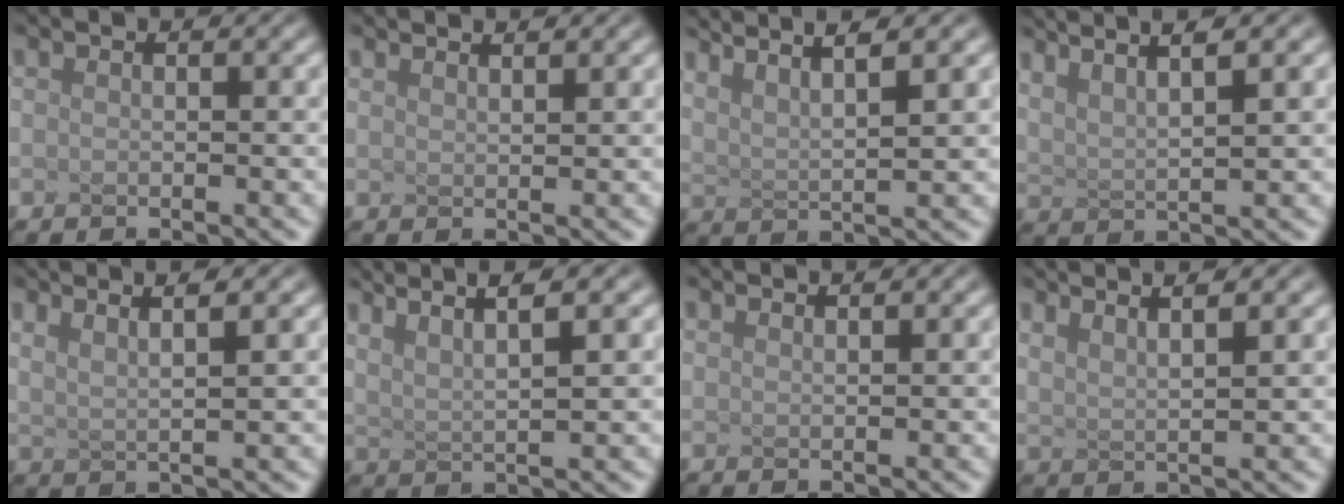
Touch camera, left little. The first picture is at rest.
{"total": 1.7, "force": [1.6, 0.2, 0.5], "torque": [0.000, 0.016, 0.018]}
{"total": 4.6, "force": [3.5, 0.0, 3.1], "torque": [-0.083, 0.017, 0.071]}
{"total": 4.6, "force": [3.2, 0.2, 3.3], "torque": [-0.085, 0.021, 0.064]}
{"total": 2.8, "force": [1.7, -0.2, 2.2], "torque": [-0.062, 0.012, 0.041]}
{"total": 3.8, "force": [2.2, -0.2, 3.1], "torque": [-0.088, 0.007, 0.064]}
{"total": 0.9, "force": [0.8, 0.2, 0.4], "torque": [0.001, 0.010, 0.006]}
{"total": 3.0, "force": [2.3, 0.0, 2.0], "torque": [-0.049, 0.018, 0.044]}